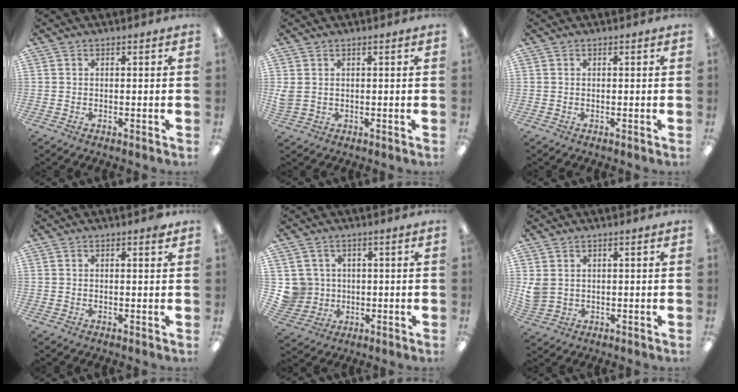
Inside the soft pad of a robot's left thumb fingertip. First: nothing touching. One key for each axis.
{"total": 2.4, "fx": 0.8, "fy": 1.7, "fz": 1.5, "tx": -0.032, "ty": 0.003, "tz": 0.014}
{"total": 0.0}
{"total": 1.8, "fx": 1.4, "fy": 0.4, "fz": 1.0, "tx": -0.007, "ty": -0.006, "tz": 0.021}
{"total": 5.9, "fx": 1.1, "fy": 5.7, "fz": 0.4, "tx": -0.020, "ty": 0.002, "tz": 0.026}
{"total": 3.4, "fx": 1.6, "fy": 2.6, "fz": 1.5, "tx": -0.025, "ty": -0.002, "tz": 0.031}